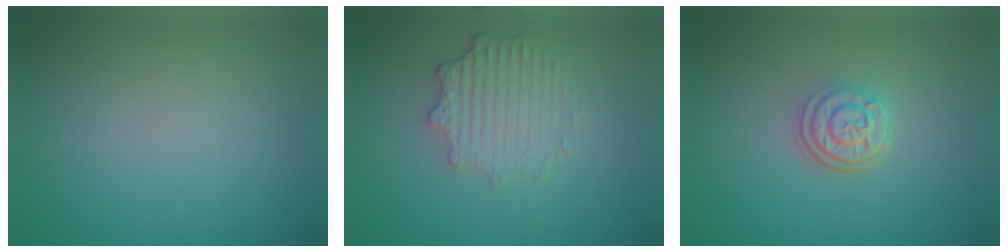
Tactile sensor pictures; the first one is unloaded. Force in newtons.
{"total": 3.3, "press": 2.8, "slide": 1.7}
{"total": 3.0, "press": 2.4, "slide": 1.7}